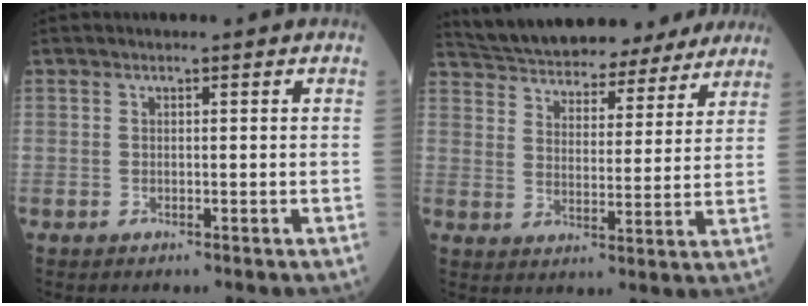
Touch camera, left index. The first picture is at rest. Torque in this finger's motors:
{"motor_torque": [1.00, -1.14, 0.55, 0.10]}